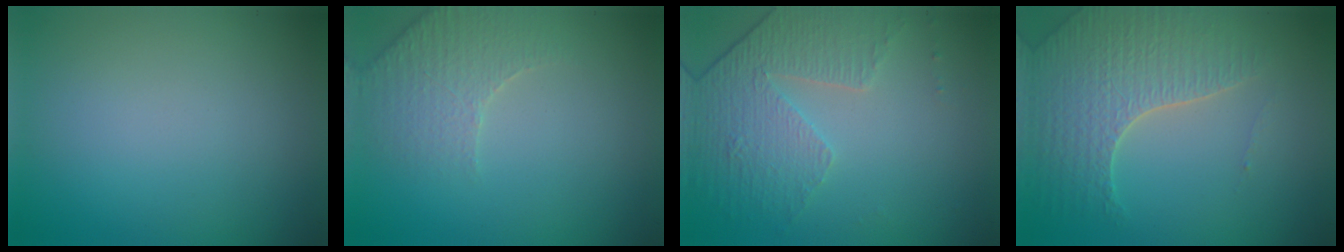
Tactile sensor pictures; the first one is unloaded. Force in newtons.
{"total": 3.3, "press": 3.2, "slide": 0.9}
{"total": 4.8, "press": 3.3, "slide": 3.5}
{"total": 4.4, "press": 4.3, "slide": 1.1}